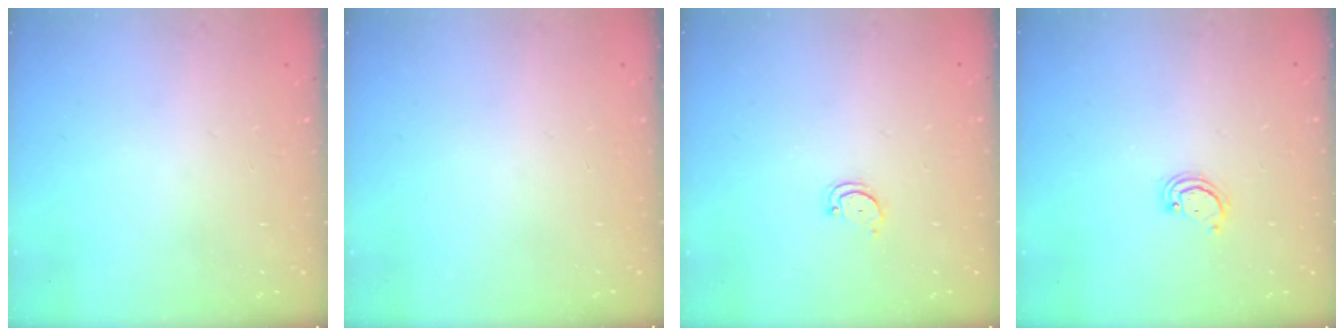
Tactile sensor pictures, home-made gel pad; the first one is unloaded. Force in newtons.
{"total": 0.0}
{"total": 3.0, "press": 3.0, "slide": 0.2}
{"total": 2.5, "press": 2.4, "slide": 0.2}